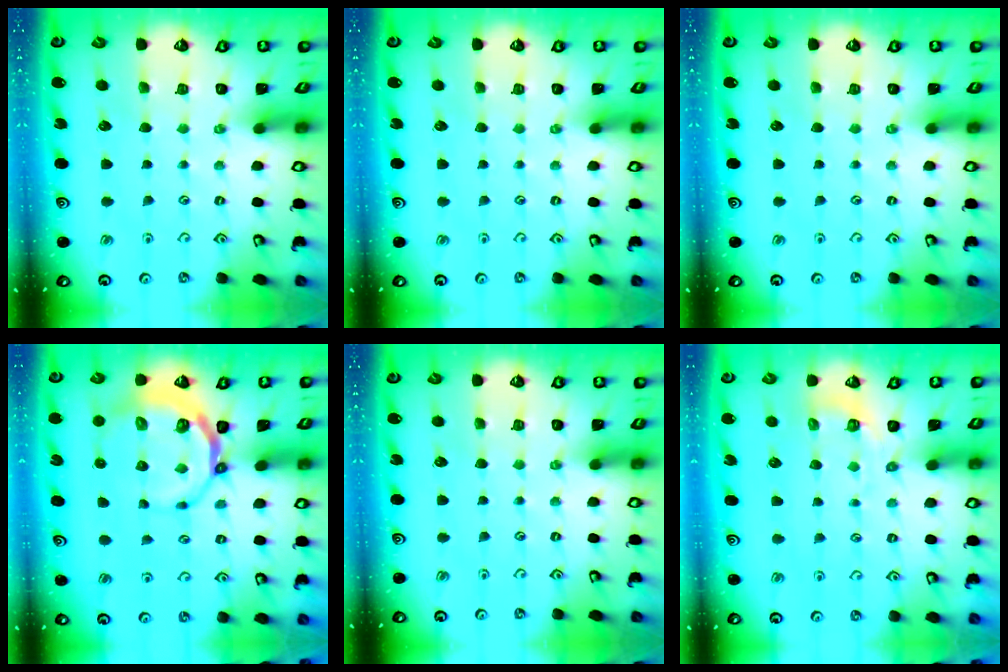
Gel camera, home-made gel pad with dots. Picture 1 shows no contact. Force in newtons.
{"total": 0.0}
{"total": 0.0}
{"total": 7.4, "press": 6.6, "slide": 3.5}
{"total": 0.0}
{"total": 4.2, "press": 3.6, "slide": 2.2}